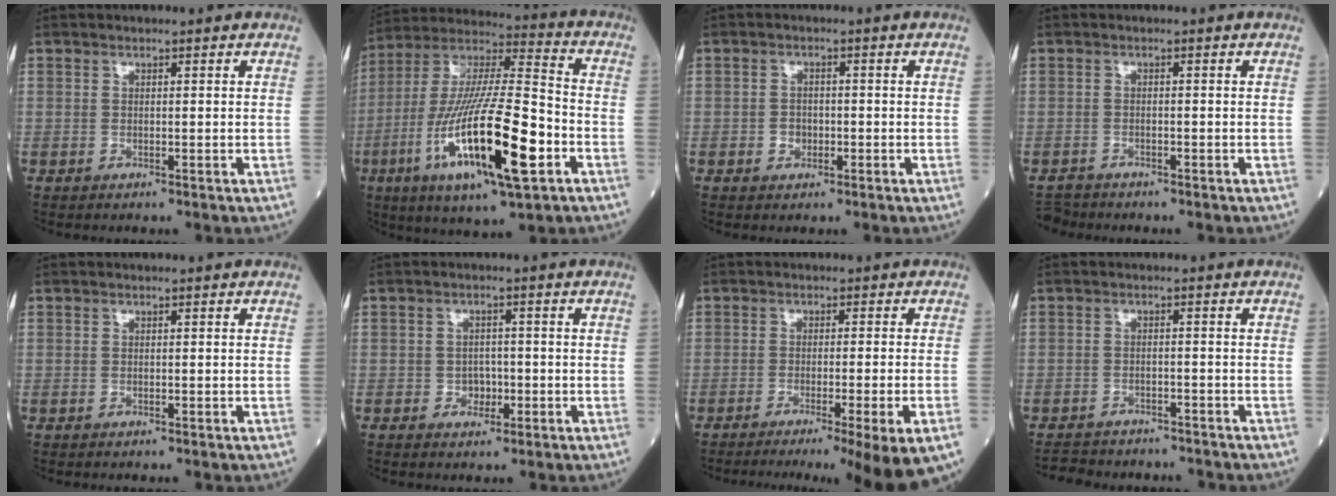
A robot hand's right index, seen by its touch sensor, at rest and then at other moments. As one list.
[{"total": 22.2, "force": [-7.4, 3.7, 20.6], "torque": [-0.406, -0.026, -0.127]}, {"total": 2.0, "force": [-0.7, 1.7, 0.9], "torque": [-0.014, 0.005, -0.007]}, {"total": 1.9, "force": [-1.6, 0.8, -0.3], "torque": [0.000, -0.003, -0.029]}, {"total": 0.0}, {"total": 2.4, "force": [-0.7, 2.0, 1.2], "torque": [-0.011, 0.005, -0.010]}, {"total": 13.6, "force": [-9.4, -0.7, 9.7], "torque": [-0.080, -0.030, -0.130]}, {"total": 9.7, "force": [-8.9, 3.0, 2.4], "torque": [-0.054, -0.001, -0.114]}]